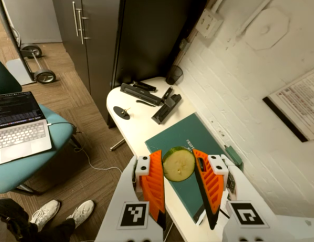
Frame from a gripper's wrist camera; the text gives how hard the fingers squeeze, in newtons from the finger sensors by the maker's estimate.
{"total": 9.6, "left": 9.6, "right": 9.5}